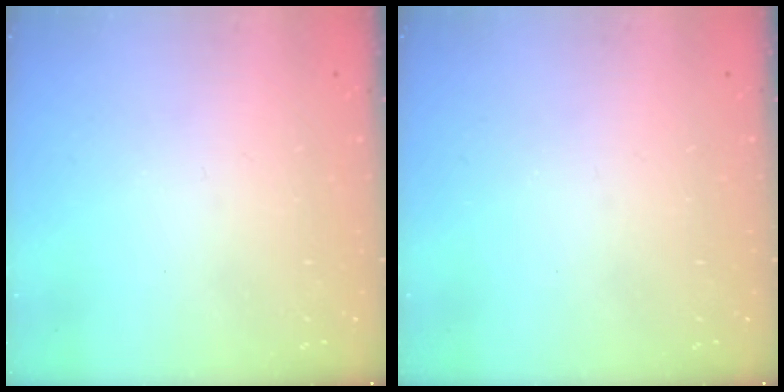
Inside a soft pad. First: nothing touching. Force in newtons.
{"total": 0.0}